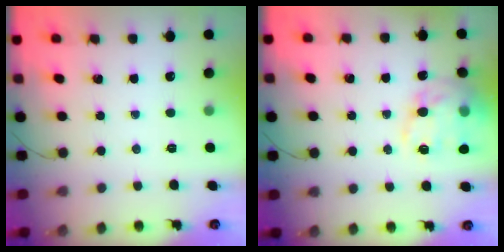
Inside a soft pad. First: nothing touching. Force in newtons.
{"total": 14.8, "press": 14.6, "slide": 2.5}